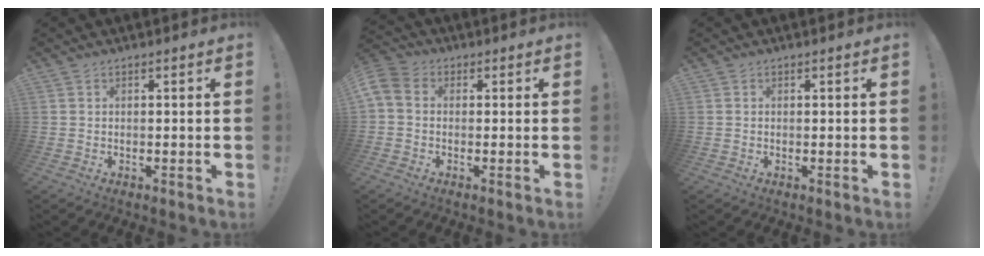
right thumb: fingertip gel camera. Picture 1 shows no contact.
{"total": 4.8, "force": [0.1, 3.4, 3.4], "torque": [-0.085, -0.001, 0.004]}
{"total": 0.6, "force": [0.0, 0.5, -0.2], "torque": [0.005, 0.002, 0.000]}